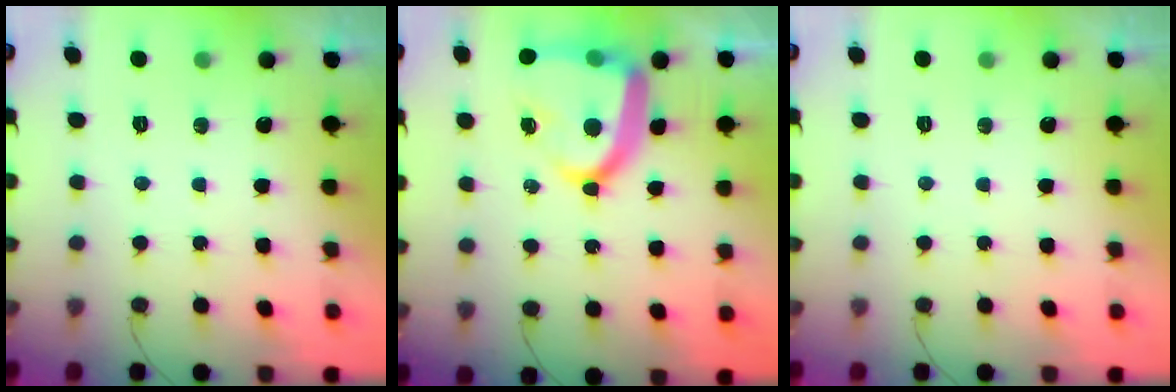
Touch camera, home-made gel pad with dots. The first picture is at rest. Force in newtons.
{"total": 17.3, "press": 17.3, "slide": 1.6}
{"total": 0.0}